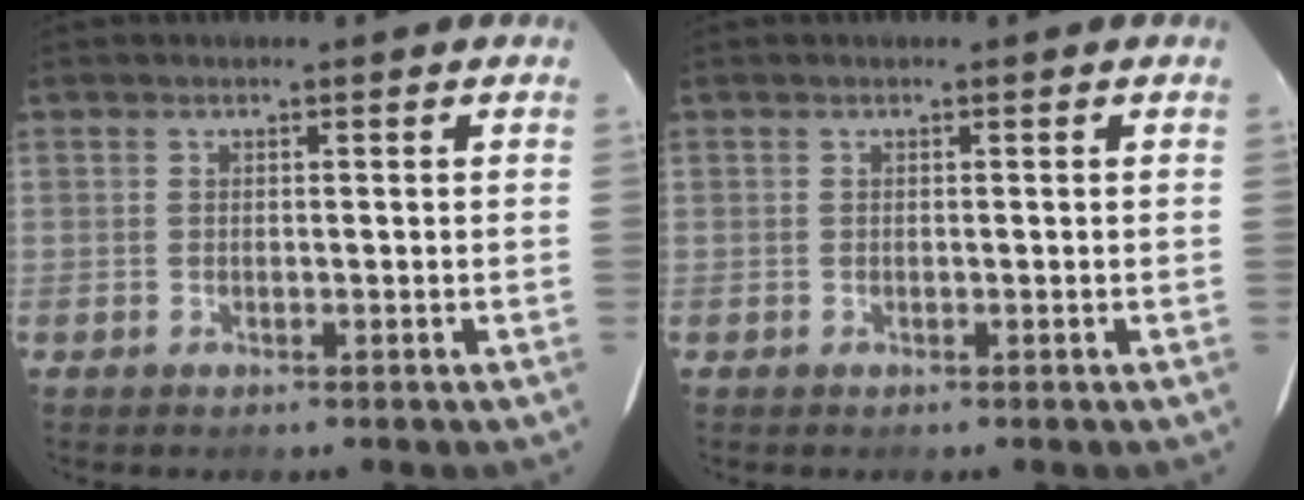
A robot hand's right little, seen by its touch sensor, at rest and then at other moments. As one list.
[{"total": 0.0}]